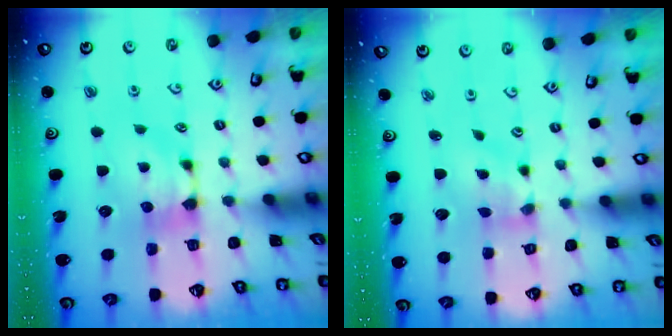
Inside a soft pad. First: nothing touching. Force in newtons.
{"total": 1.6, "press": 0.6, "slide": 1.5}